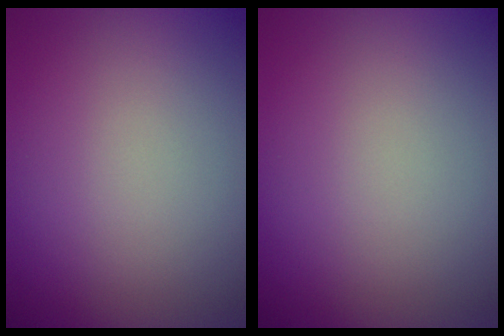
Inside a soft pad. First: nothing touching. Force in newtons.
{"total": 0.0}